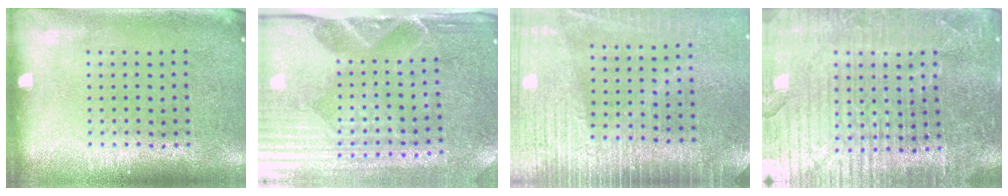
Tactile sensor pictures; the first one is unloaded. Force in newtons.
{"total": 4.7, "press": 4.1, "slide": 2.4}
{"total": 3.5, "press": 3.0, "slide": 1.7}
{"total": 5.3, "press": 4.8, "slide": 2.3}